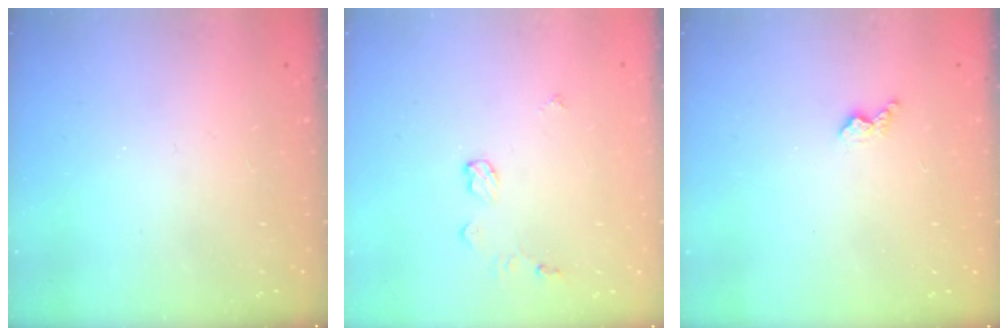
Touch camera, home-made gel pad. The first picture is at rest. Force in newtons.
{"total": 5.7, "press": 5.7, "slide": 0.5}
{"total": 3.0, "press": 3.0, "slide": 0.5}